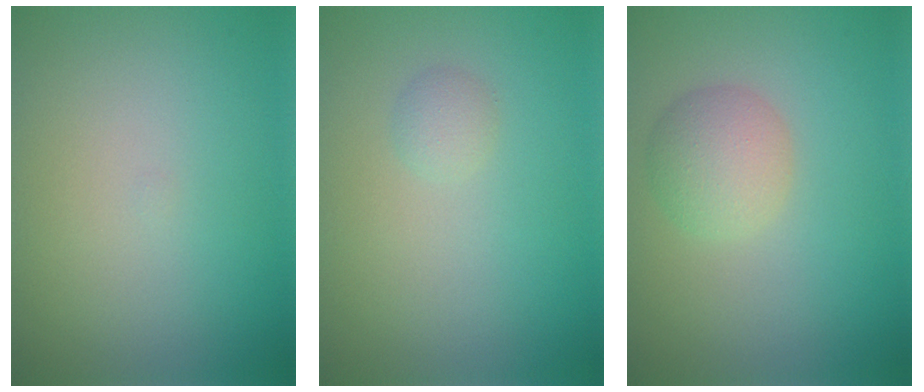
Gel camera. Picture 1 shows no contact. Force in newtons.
{"total": 1.0, "press": 1.0, "slide": 0.1}
{"total": 3.0, "press": 3.0, "slide": 0.1}